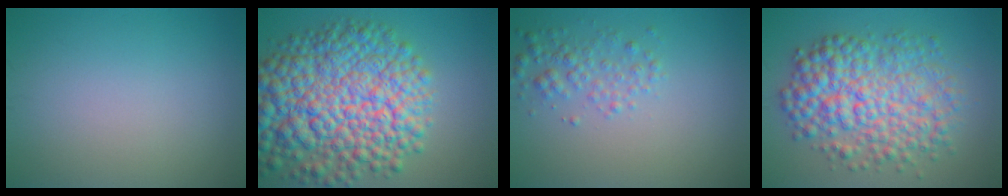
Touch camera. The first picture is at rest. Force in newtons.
{"total": 13.7, "press": 13.7, "slide": 0.5}
{"total": 2.3, "press": 2.3, "slide": 0.0}
{"total": 8.5, "press": 8.5, "slide": 0.0}